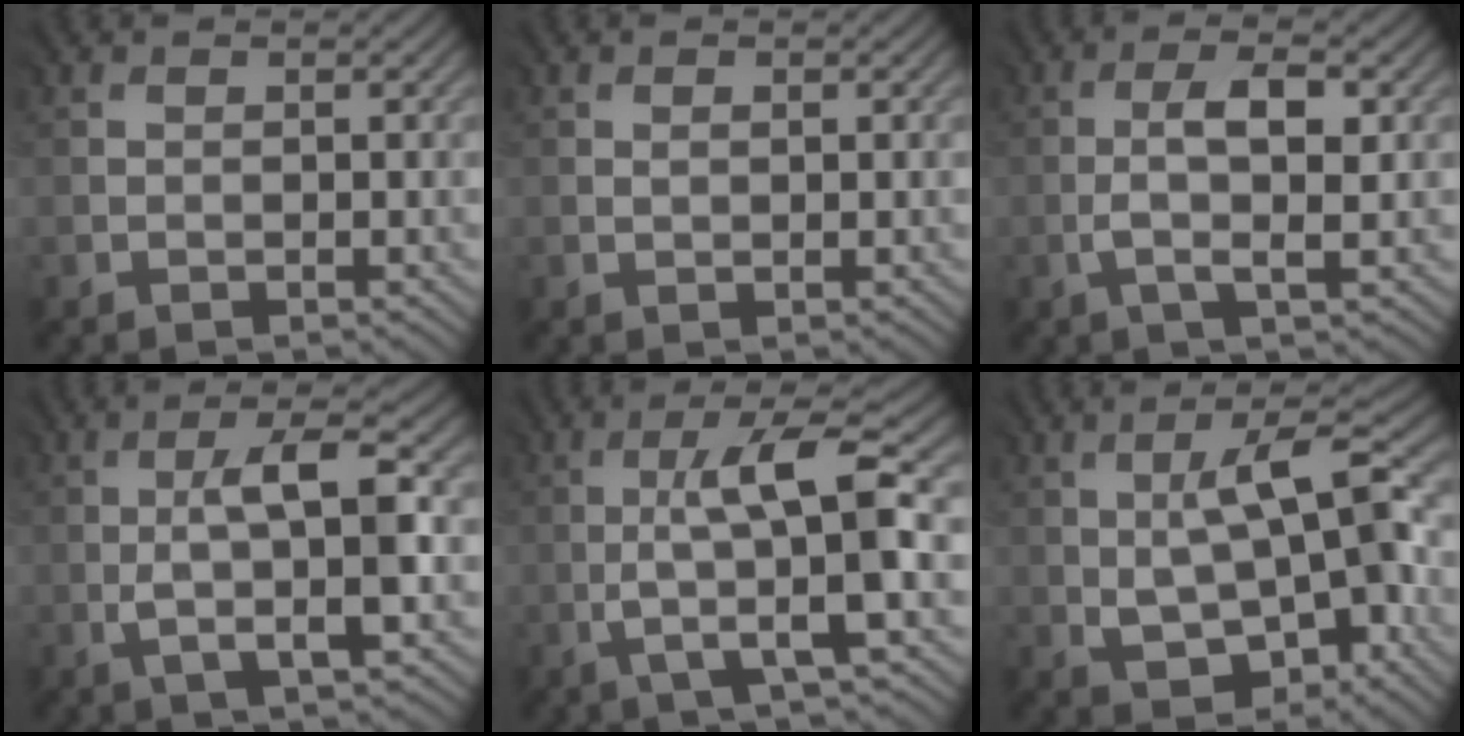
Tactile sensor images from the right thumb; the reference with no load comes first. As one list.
[{"total": 0.6, "force": [0.4, 0.2, 0.3], "torque": [-0.005, -0.002, 0.009]}, {"total": 4.5, "force": [-0.2, 1.1, 4.3], "torque": [-0.089, 0.006, -0.005]}, {"total": 7.1, "force": [-0.4, 1.6, 6.9], "torque": [-0.121, 0.012, -0.009]}, {"total": 8.6, "force": [-0.3, 1.4, 8.5], "torque": [-0.142, 0.019, -0.007]}, {"total": 8.6, "force": [-0.7, 4.1, 7.6], "torque": [-0.130, 0.006, -0.006]}]